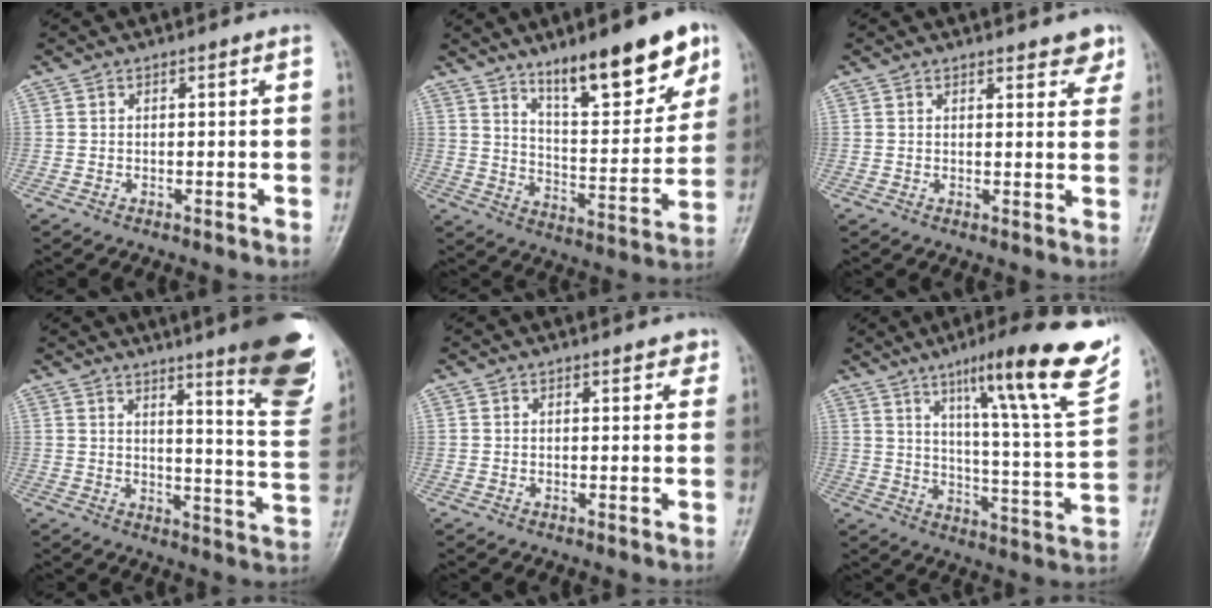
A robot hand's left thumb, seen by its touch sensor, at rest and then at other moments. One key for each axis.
{"total": 17.7, "fx": 11.5, "fy": 5.2, "fz": 12.5, "tx": -0.145, "ty": -0.064, "tz": 0.187}
{"total": 4.2, "fx": 3.3, "fy": 1.5, "fz": 2.1, "tx": -0.001, "ty": -0.017, "tz": 0.036}
{"total": 19.5, "fx": 12.3, "fy": 2.8, "fz": 14.9, "tx": -0.160, "ty": -0.077, "tz": 0.156}
{"total": 2.2, "fx": 1.6, "fy": 0.9, "fz": 1.1, "tx": 0.001, "ty": -0.004, "tz": 0.015}
{"total": 23.5, "fx": 13.2, "fy": 2.9, "fz": 19.2, "tx": -0.251, "ty": -0.045, "tz": 0.194}